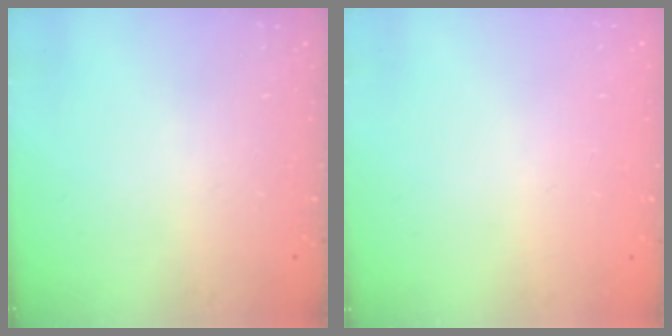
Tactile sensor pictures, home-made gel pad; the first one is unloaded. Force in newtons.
{"total": 0.0}